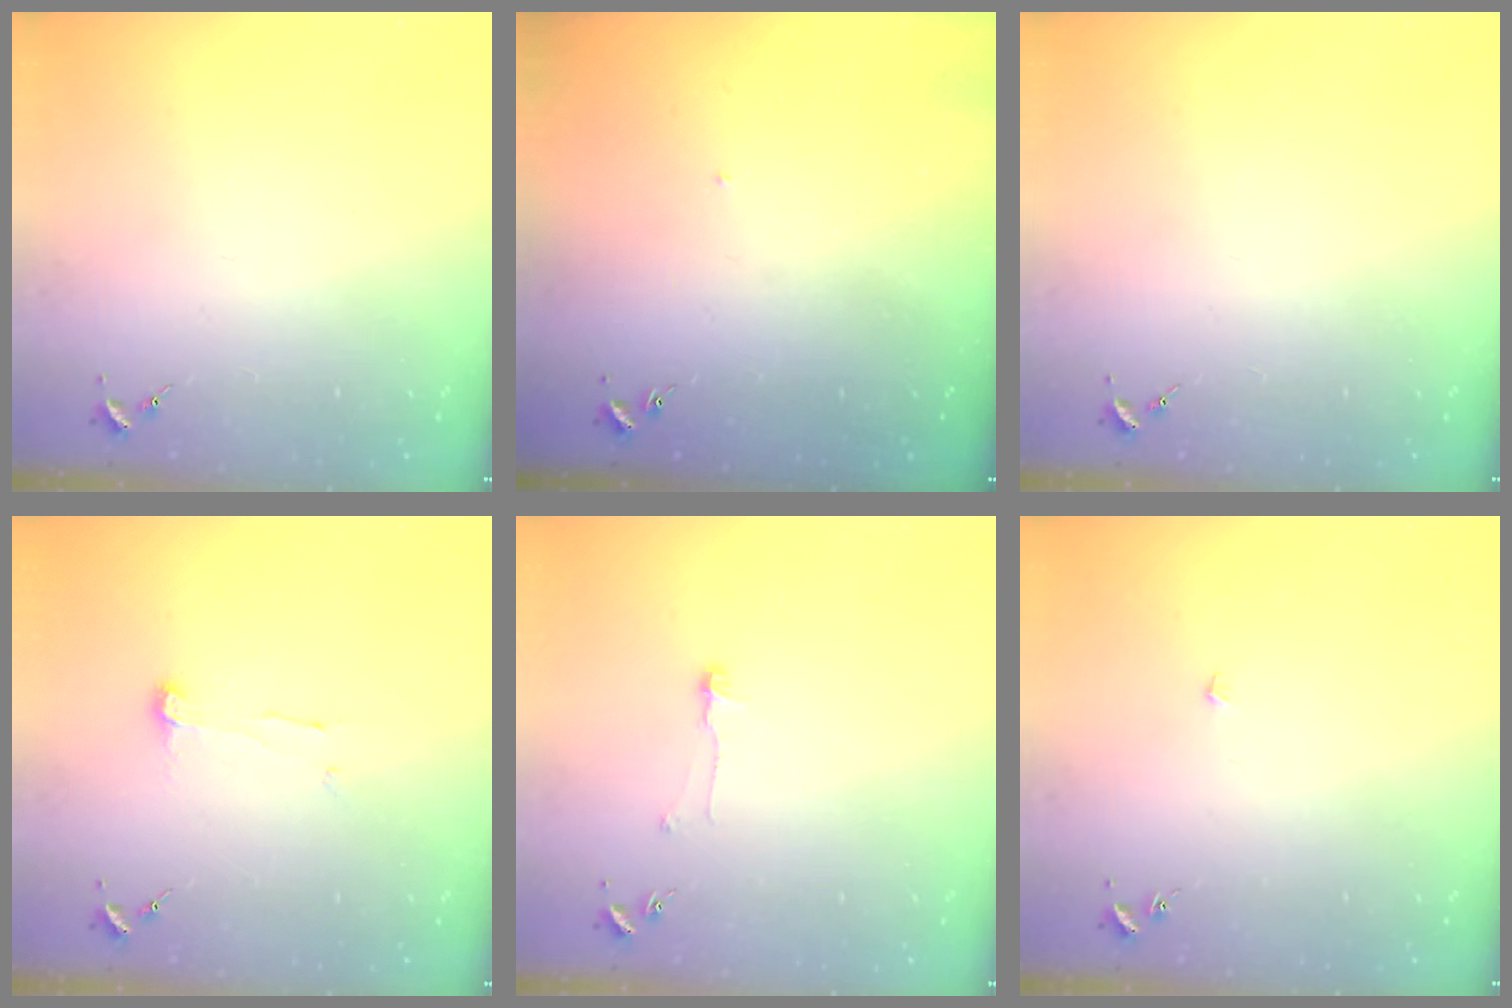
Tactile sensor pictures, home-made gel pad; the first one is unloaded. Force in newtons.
{"total": 1.2, "press": 1.2, "slide": 0.1}
{"total": 0.0}
{"total": 4.7, "press": 4.6, "slide": 0.5}
{"total": 6.4, "press": 6.4, "slide": 0.4}
{"total": 2.1, "press": 2.1, "slide": 0.1}